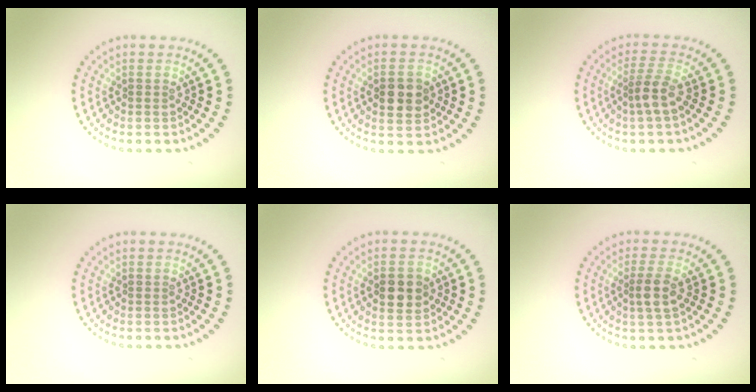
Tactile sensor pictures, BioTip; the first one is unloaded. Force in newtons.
{"total": 3.2, "press": 3.2, "slide": 0.0}
{"total": 2.4, "press": 1.9, "slide": 1.6}
{"total": 0.0}
{"total": 2.8, "press": 2.8, "slide": 0.2}
{"total": 2.1, "press": 1.8, "slide": 1.2}